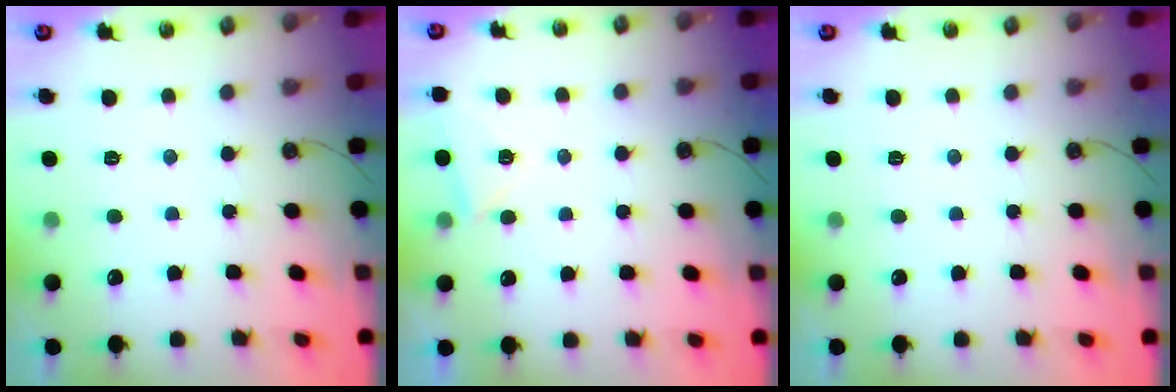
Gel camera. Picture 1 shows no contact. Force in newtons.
{"total": 4.9, "press": 4.1, "slide": 2.6}
{"total": 0.0}